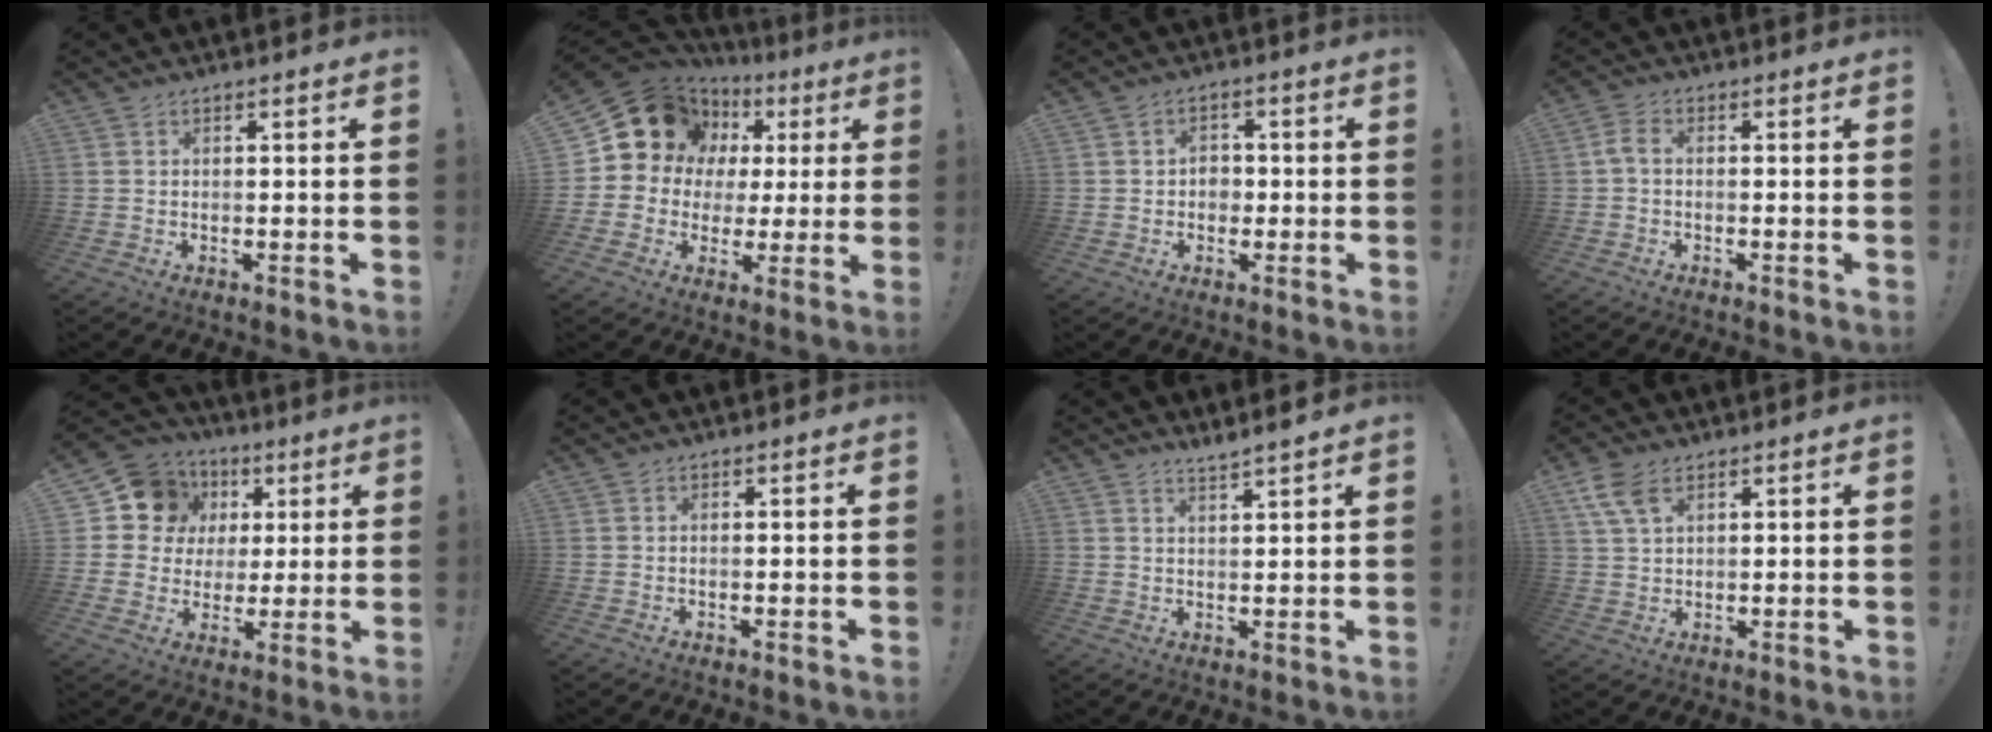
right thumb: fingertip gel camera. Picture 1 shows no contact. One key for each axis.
{"total": 14.0, "fx": 6.2, "fy": 11.4, "fz": 5.1, "tx": -0.078, "ty": -0.040, "tz": 0.134}
{"total": 3.6, "fx": -0.7, "fy": 3.1, "fz": 1.6, "tx": -0.020, "ty": 0.004, "tz": -0.016}
{"total": 2.9, "fx": -0.3, "fy": 1.4, "fz": 2.6, "tx": -0.055, "ty": 0.007, "tz": -0.005}
{"total": 13.3, "fx": 4.7, "fy": 11.7, "fz": 4.1, "tx": -0.064, "ty": -0.018, "tz": 0.105}
{"total": 0.0}
{"total": 2.9, "fx": 2.7, "fy": -0.6, "fz": 1.1, "tx": -0.012, "ty": -0.021, "tz": 0.045}
{"total": 6.7, "fx": 3.6, "fy": 3.4, "fz": 4.4, "tx": -0.085, "ty": -0.007, "tz": 0.073}